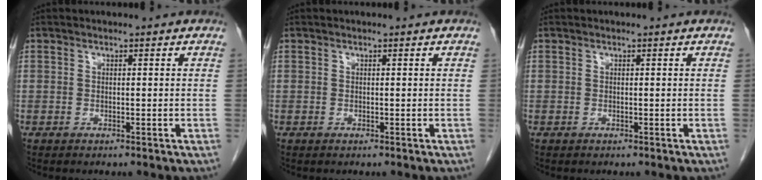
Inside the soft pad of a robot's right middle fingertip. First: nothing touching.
{"total": 0.0}
{"total": 0.0}